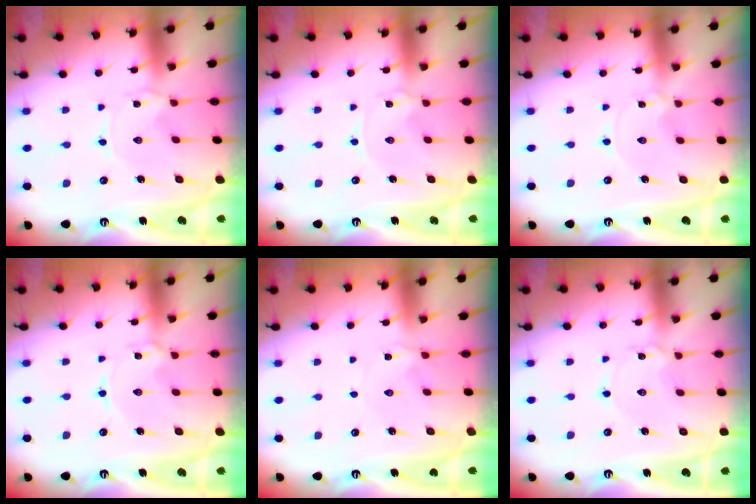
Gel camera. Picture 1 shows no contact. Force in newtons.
{"total": 0.0}
{"total": 0.0}
{"total": 1.8, "press": 1.7, "slide": 0.3}
{"total": 2.8, "press": 2.8, "slide": 0.4}
{"total": 2.7, "press": 2.7, "slide": 0.2}